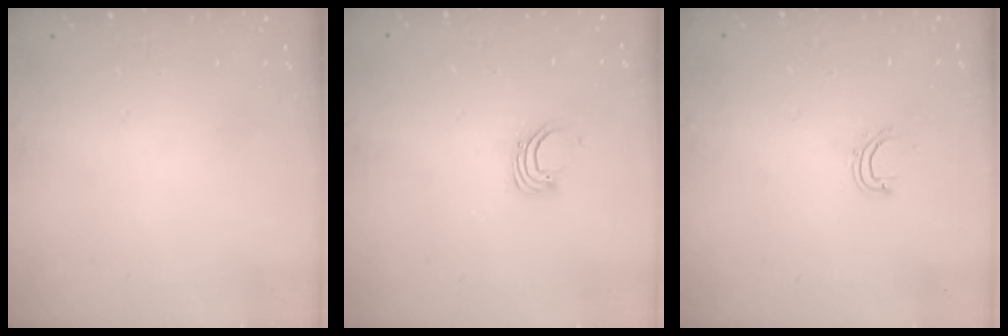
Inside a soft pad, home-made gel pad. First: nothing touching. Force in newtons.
{"total": 2.7, "press": 2.7, "slide": 0.1}
{"total": 4.8, "press": 4.7, "slide": 0.7}